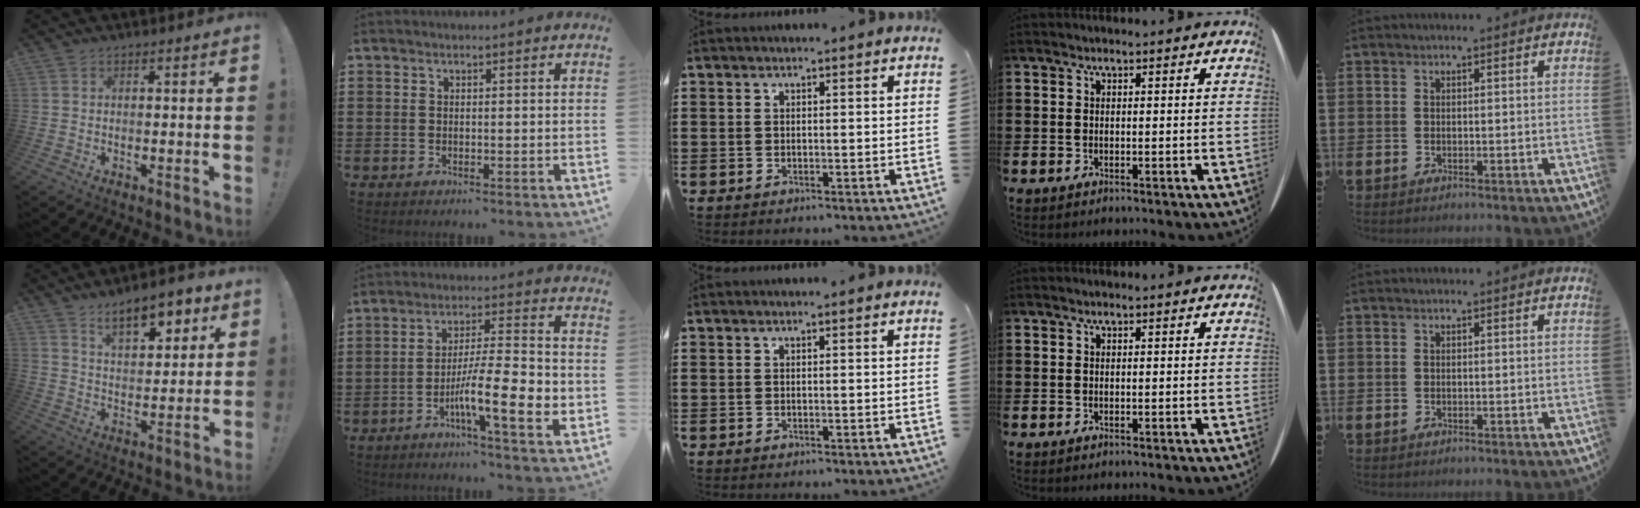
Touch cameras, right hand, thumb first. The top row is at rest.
{"thumb": {"total": 11.5, "force": [7.5, 4.8, 7.4], "torque": [-0.100, -0.042, 0.127]}, "index": {"total": 12.0, "force": [-4.1, 2.0, 11.1], "torque": [-0.194, -0.010, -0.075]}}